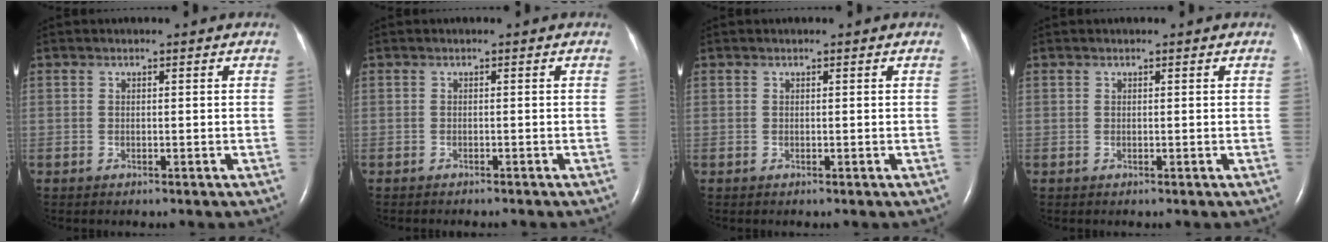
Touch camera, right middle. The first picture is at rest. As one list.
[{"total": 2.1, "force": [-1.9, 0.1, 1.0], "torque": [-0.018, -0.004, -0.018]}, {"total": 0.0}, {"total": 0.0}]